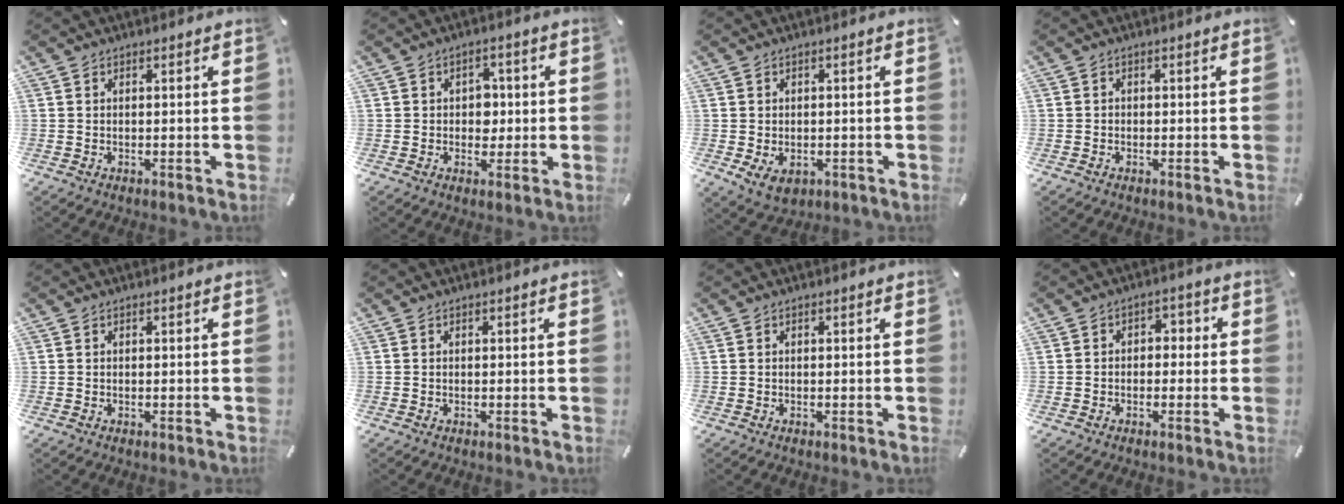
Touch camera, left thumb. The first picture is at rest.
{"total": 4.5, "force": [-0.1, 3.9, 2.3], "torque": [-0.025, 0.001, -0.008]}
{"total": 4.2, "force": [-1.1, 3.3, 2.4], "torque": [-0.043, 0.000, -0.021]}
{"total": 0.7, "force": [-0.4, 0.5, 0.2], "torque": [-0.003, 0.004, -0.011]}
{"total": 0.0}
{"total": 0.0}
{"total": 0.0}
{"total": 3.1, "force": [-1.7, 2.2, 1.2], "torque": [-0.022, 0.016, -0.035]}